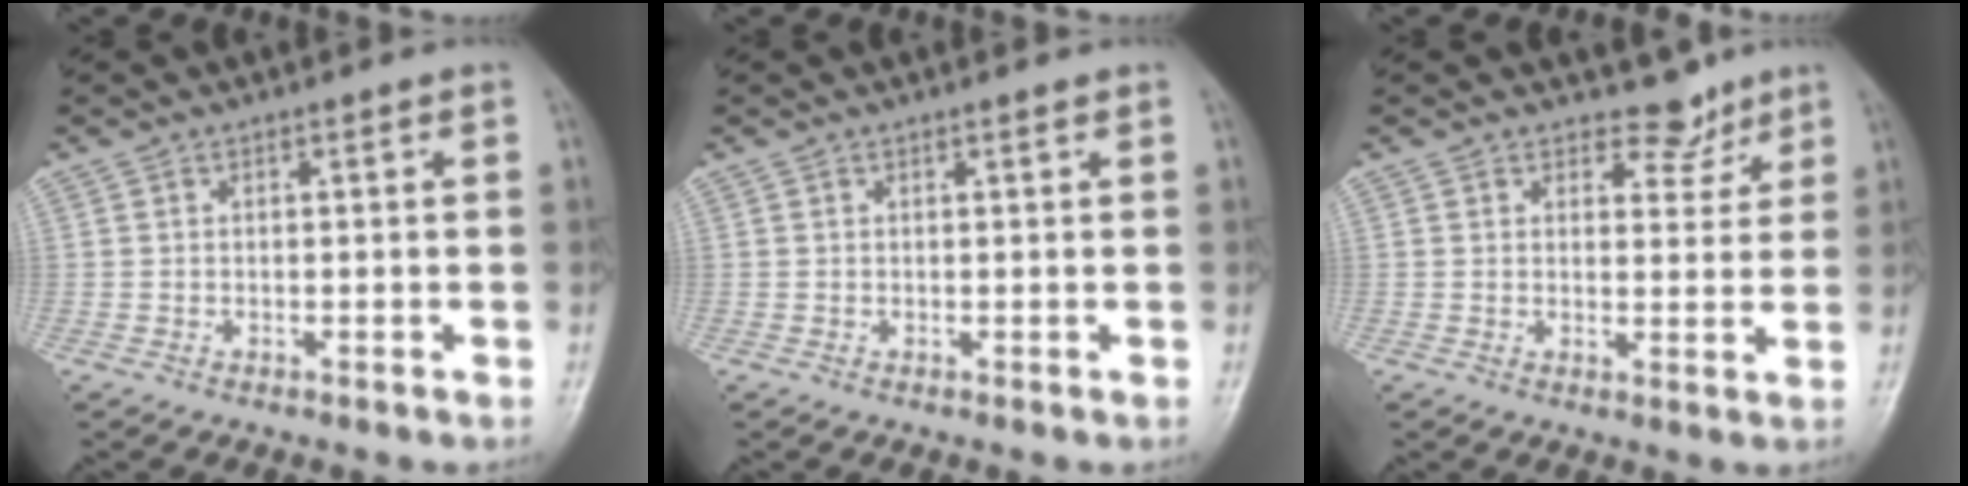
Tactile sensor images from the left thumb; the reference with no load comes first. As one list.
[{"total": 0.6, "force": [0.5, 0.1, 0.4], "torque": [-0.009, -0.003, 0.007]}, {"total": 4.3, "force": [3.5, 2.3, 0.6], "torque": [0.019, -0.027, 0.049]}]